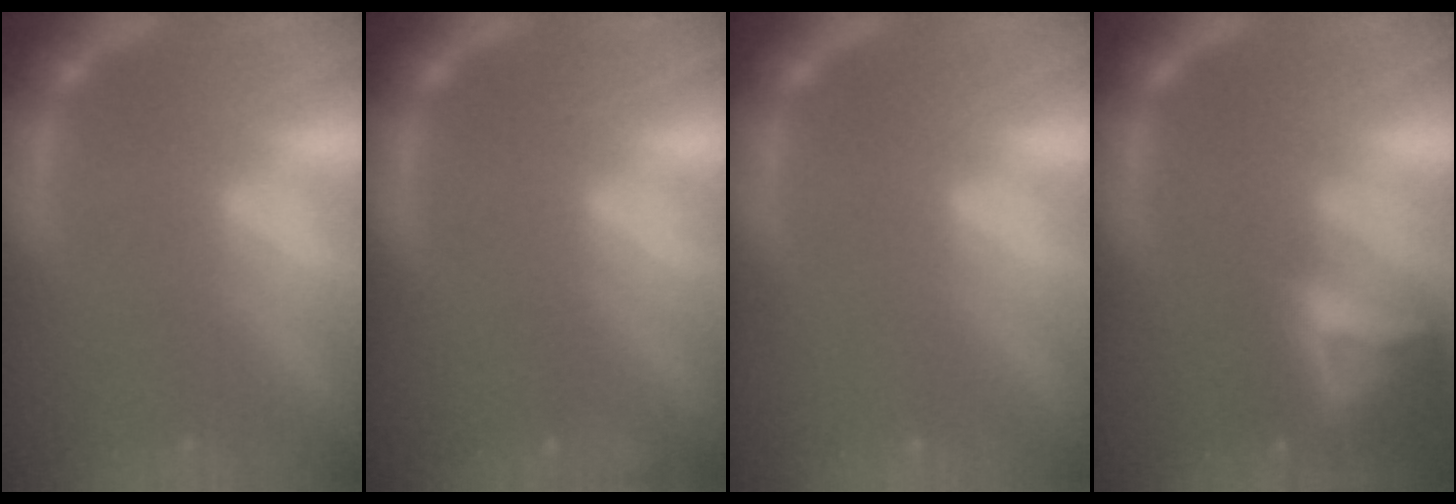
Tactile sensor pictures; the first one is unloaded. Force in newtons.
{"total": 1.4}
{"total": 0.0}
{"total": 8.9}